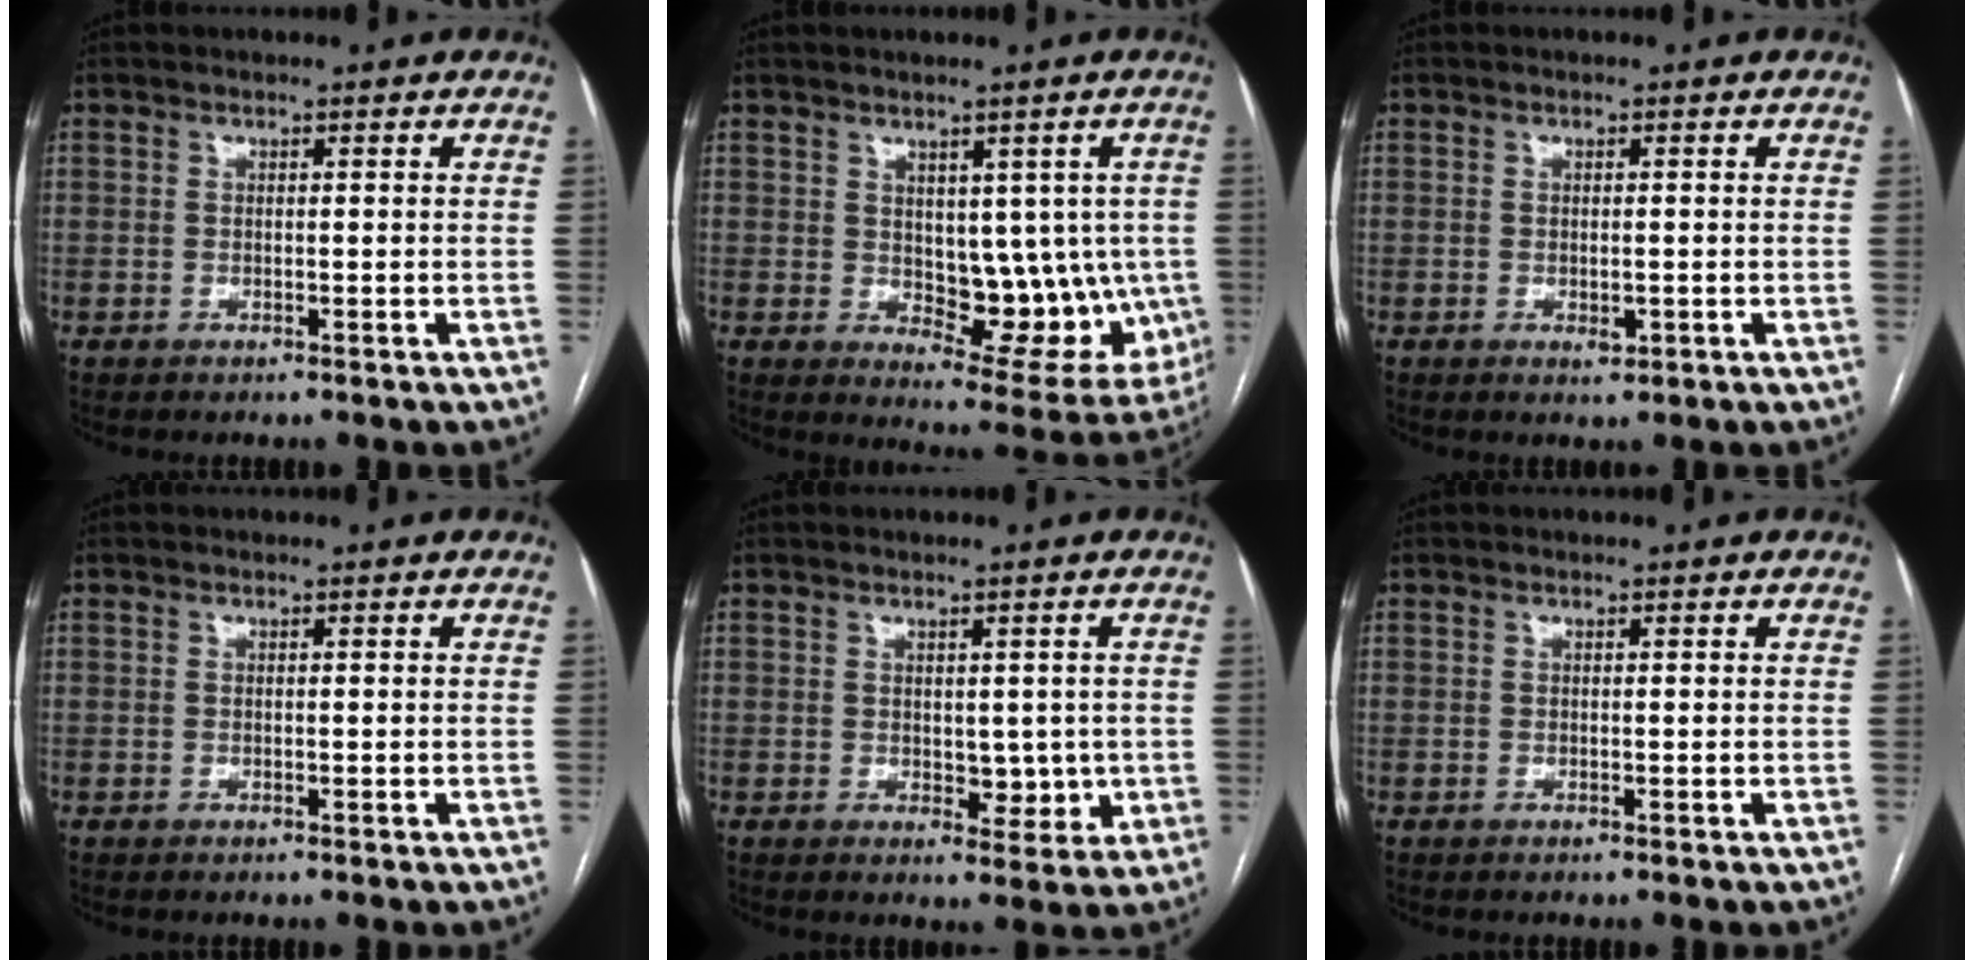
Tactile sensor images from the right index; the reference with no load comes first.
{"total": 12.1, "force": [-0.1, 6.3, 10.4], "torque": [-0.112, 0.001, 0.021]}
{"total": 1.5, "force": [-0.4, 0.7, 1.2], "torque": [-0.021, -0.003, -0.002]}
{"total": 0.0}
{"total": 4.2, "force": [-0.1, 2.6, 3.3], "torque": [-0.034, -0.002, 0.008]}
{"total": 0.0}